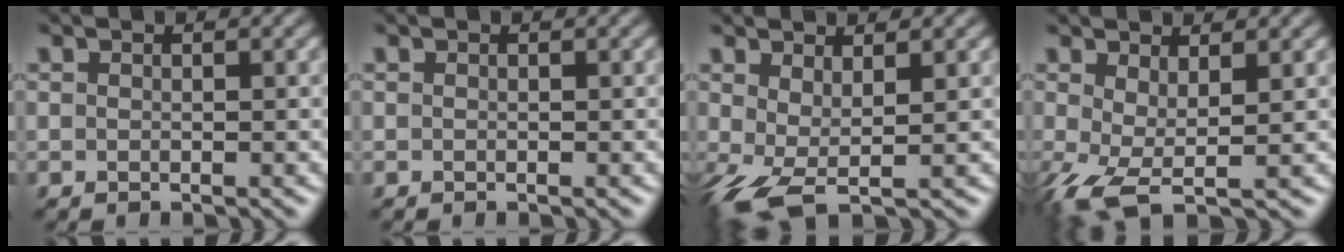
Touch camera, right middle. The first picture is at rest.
{"total": 0.0}
{"total": 3.8, "force": [-0.1, 1.4, 3.6], "torque": [-0.084, -0.006, -0.005]}
{"total": 4.2, "force": [-0.4, 1.3, 4.0], "torque": [-0.089, -0.008, -0.014]}